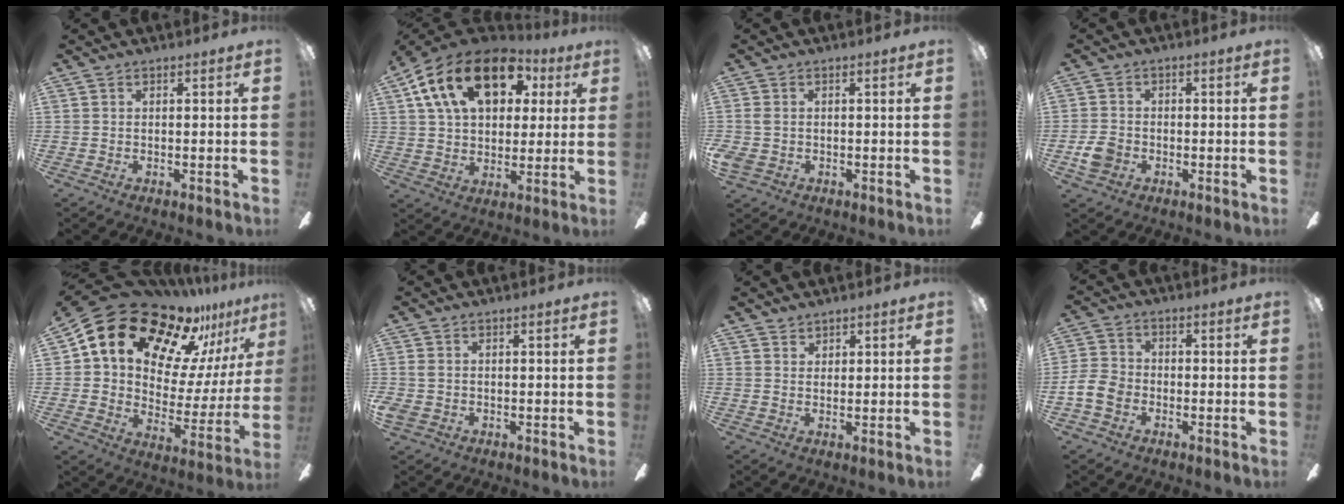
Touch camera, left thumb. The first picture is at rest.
{"total": 20.1, "force": [9.0, 12.5, 13.0], "torque": [-0.231, -0.011, 0.158]}
{"total": 2.3, "force": [-0.6, 1.7, 1.4], "torque": [-0.033, 0.004, -0.014]}
{"total": 4.8, "force": [-1.7, 3.8, 2.4], "torque": [-0.043, 0.006, -0.033]}
{"total": 21.3, "force": [15.3, 11.3, 9.5], "torque": [-0.168, -0.099, 0.274]}
{"total": 1.7, "force": [-0.5, 1.2, 1.1], "torque": [-0.029, 0.002, -0.013]}
{"total": 1.6, "force": [1.5, 0.6, -0.1], "torque": [0.008, -0.006, 0.027]}
{"total": 6.1, "force": [-2.3, 4.7, 3.1], "torque": [-0.070, 0.016, -0.042]}